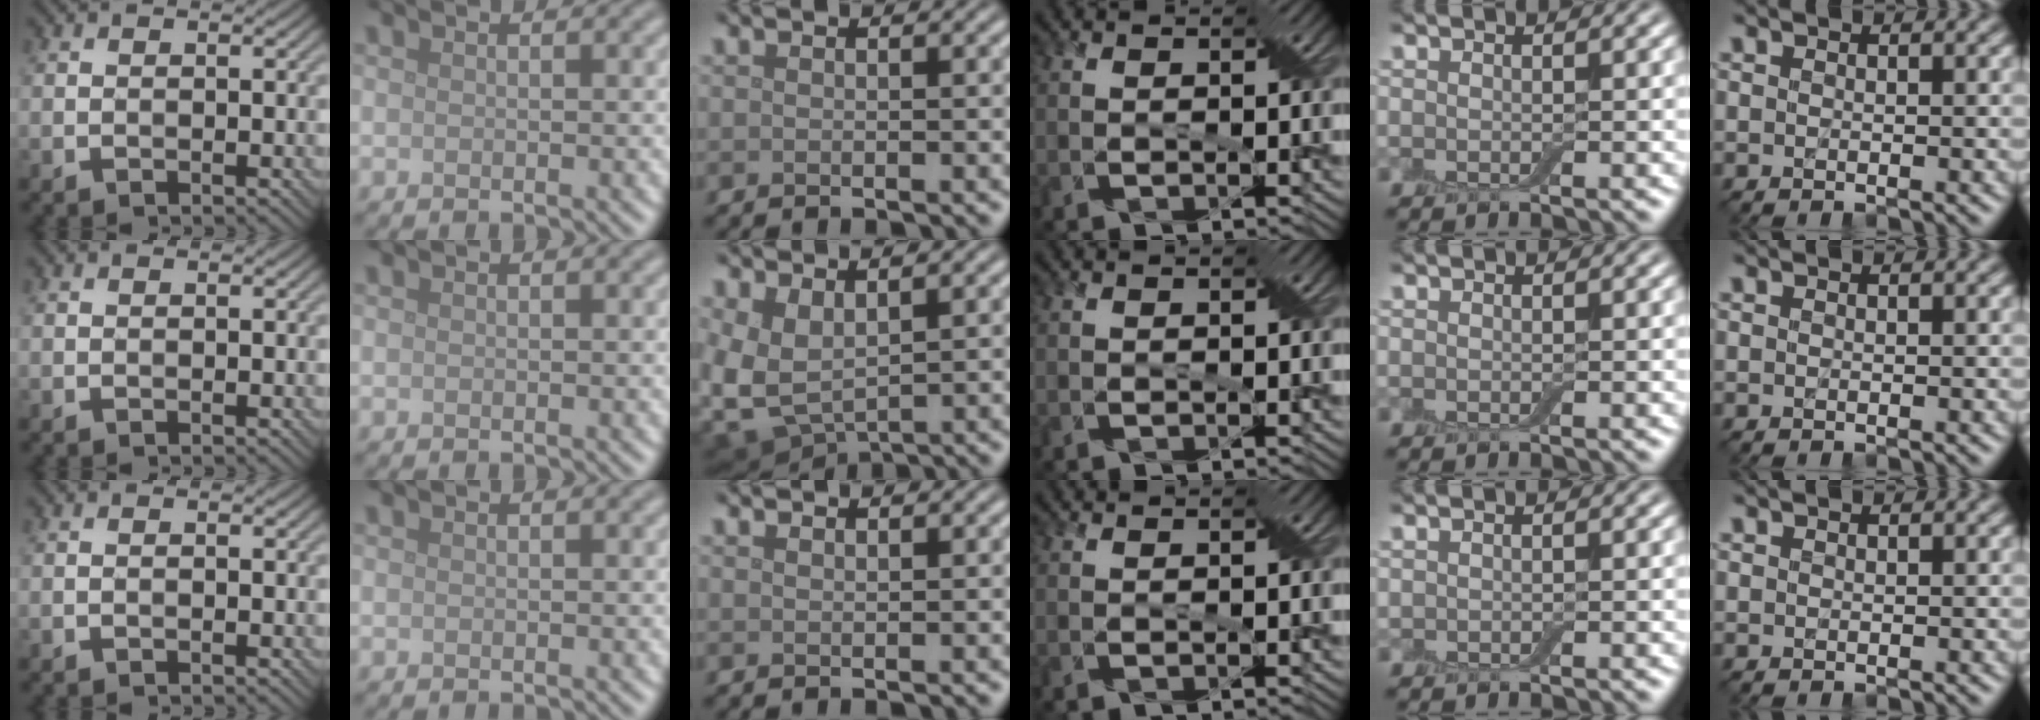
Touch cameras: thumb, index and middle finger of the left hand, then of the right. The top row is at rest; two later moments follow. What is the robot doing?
{"motion": "cut", "object": "aluminum foil"}